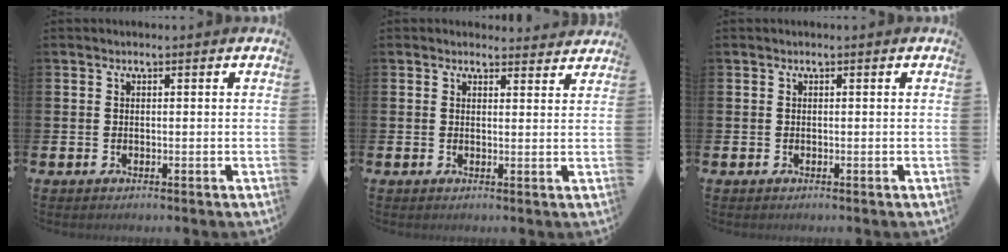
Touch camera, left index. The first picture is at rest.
{"total": 2.2, "force": [2.1, 0.6, -0.1], "torque": [0.007, -0.012, 0.036]}
{"total": 0.0}